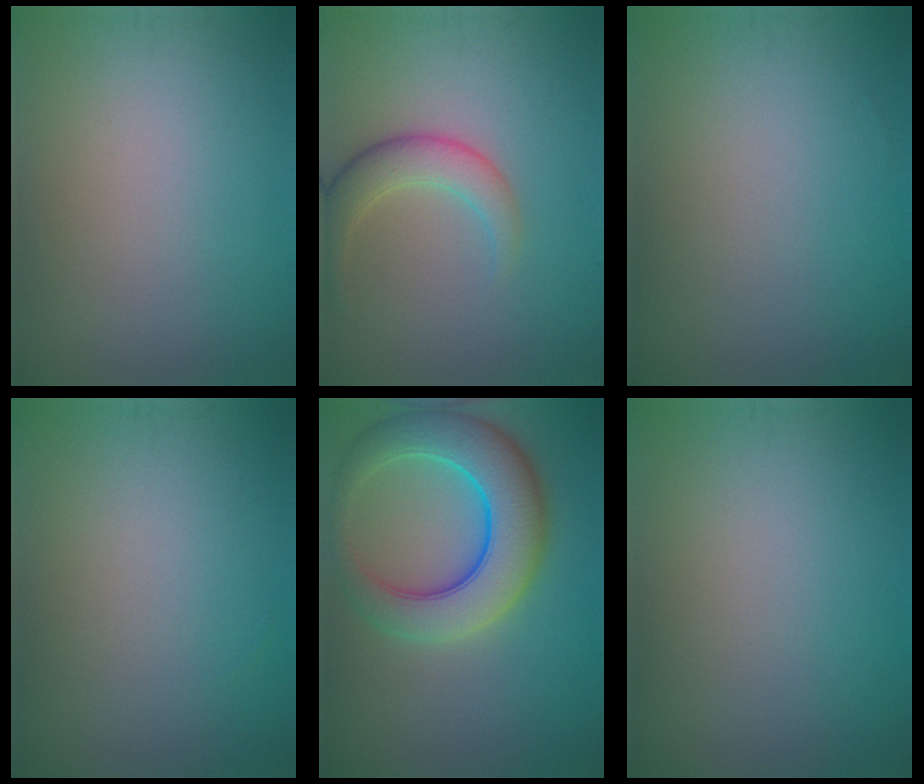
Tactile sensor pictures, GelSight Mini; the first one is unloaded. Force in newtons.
{"total": 3.6, "press": 3.6, "slide": 0.3}
{"total": 0.0}
{"total": 0.0}
{"total": 8.3, "press": 8.3, "slide": 0.4}
{"total": 0.0}